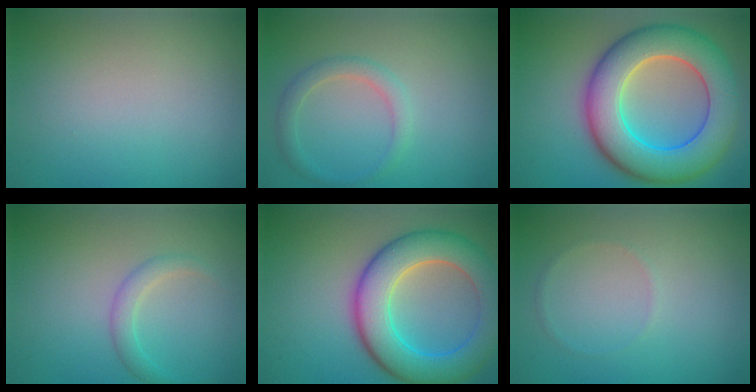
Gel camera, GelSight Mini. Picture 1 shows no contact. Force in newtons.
{"total": 1.9, "press": 1.9, "slide": 0.1}
{"total": 10.7, "press": 10.7, "slide": 0.4}
{"total": 1.7, "press": 1.7, "slide": 0.1}
{"total": 8.7, "press": 8.7, "slide": 0.2}
{"total": 0.5, "press": 0.5, "slide": 0.1}